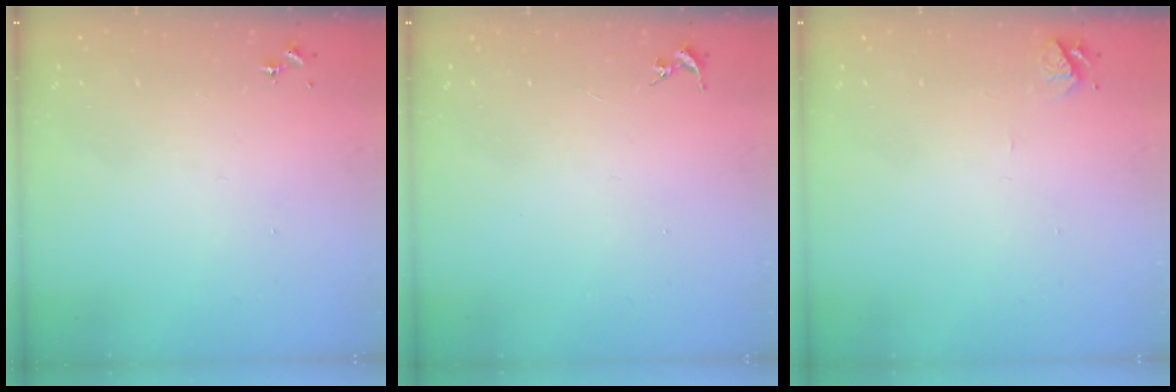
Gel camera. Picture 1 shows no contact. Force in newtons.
{"total": 0.0}
{"total": 4.9, "press": 4.9, "slide": 0.5}